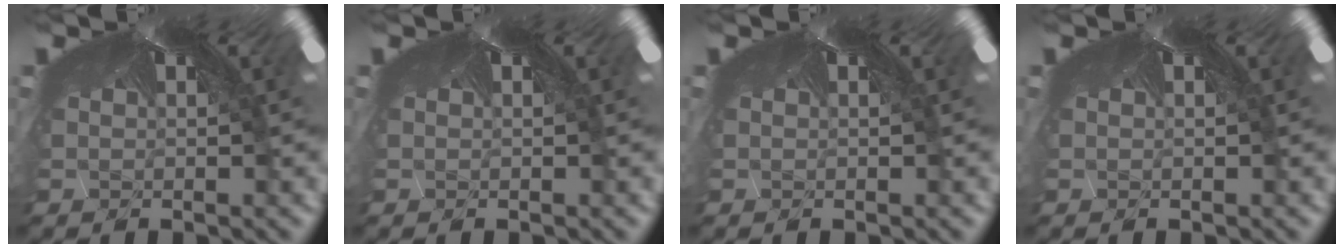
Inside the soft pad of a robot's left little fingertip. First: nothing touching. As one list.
[{"total": 0.0}, {"total": 0.0}, {"total": 0.0}]